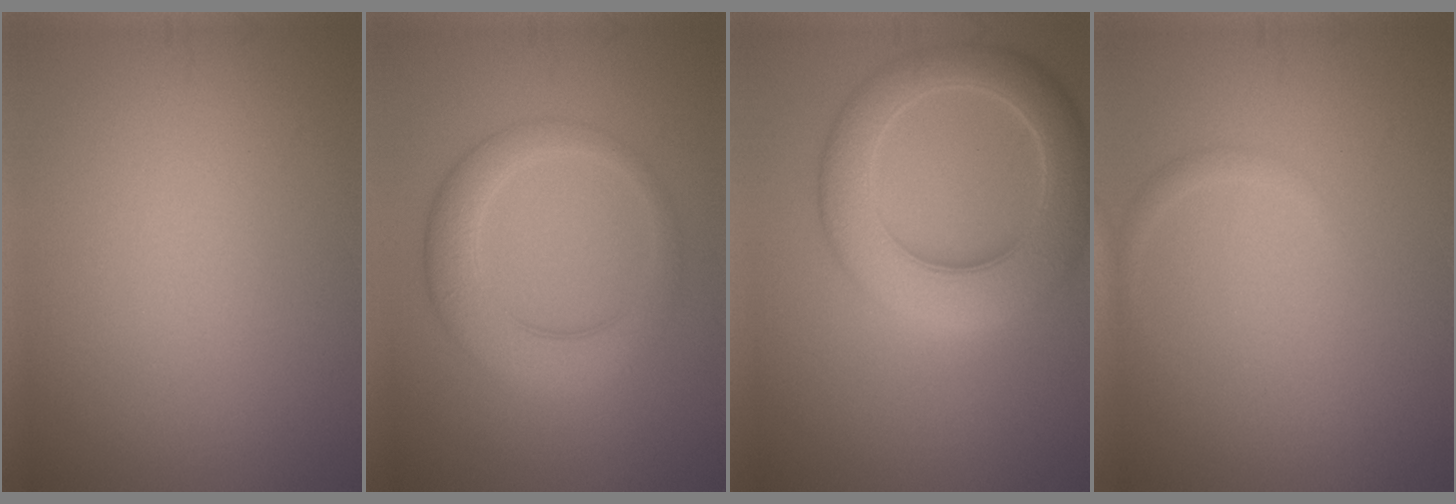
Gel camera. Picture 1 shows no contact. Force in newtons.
{"total": 4.8, "press": 4.8, "slide": 0.1}
{"total": 7.9, "press": 7.9, "slide": 0.1}
{"total": 0.8, "press": 0.8, "slide": 0.0}